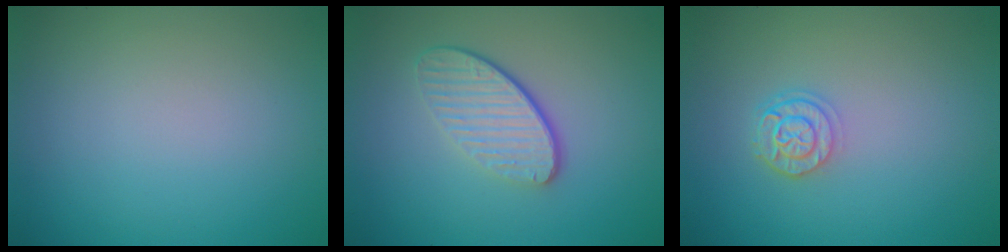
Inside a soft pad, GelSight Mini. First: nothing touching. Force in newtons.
{"total": 3.8, "press": 2.8, "slide": 2.6}
{"total": 2.4, "press": 2.0, "slide": 1.3}